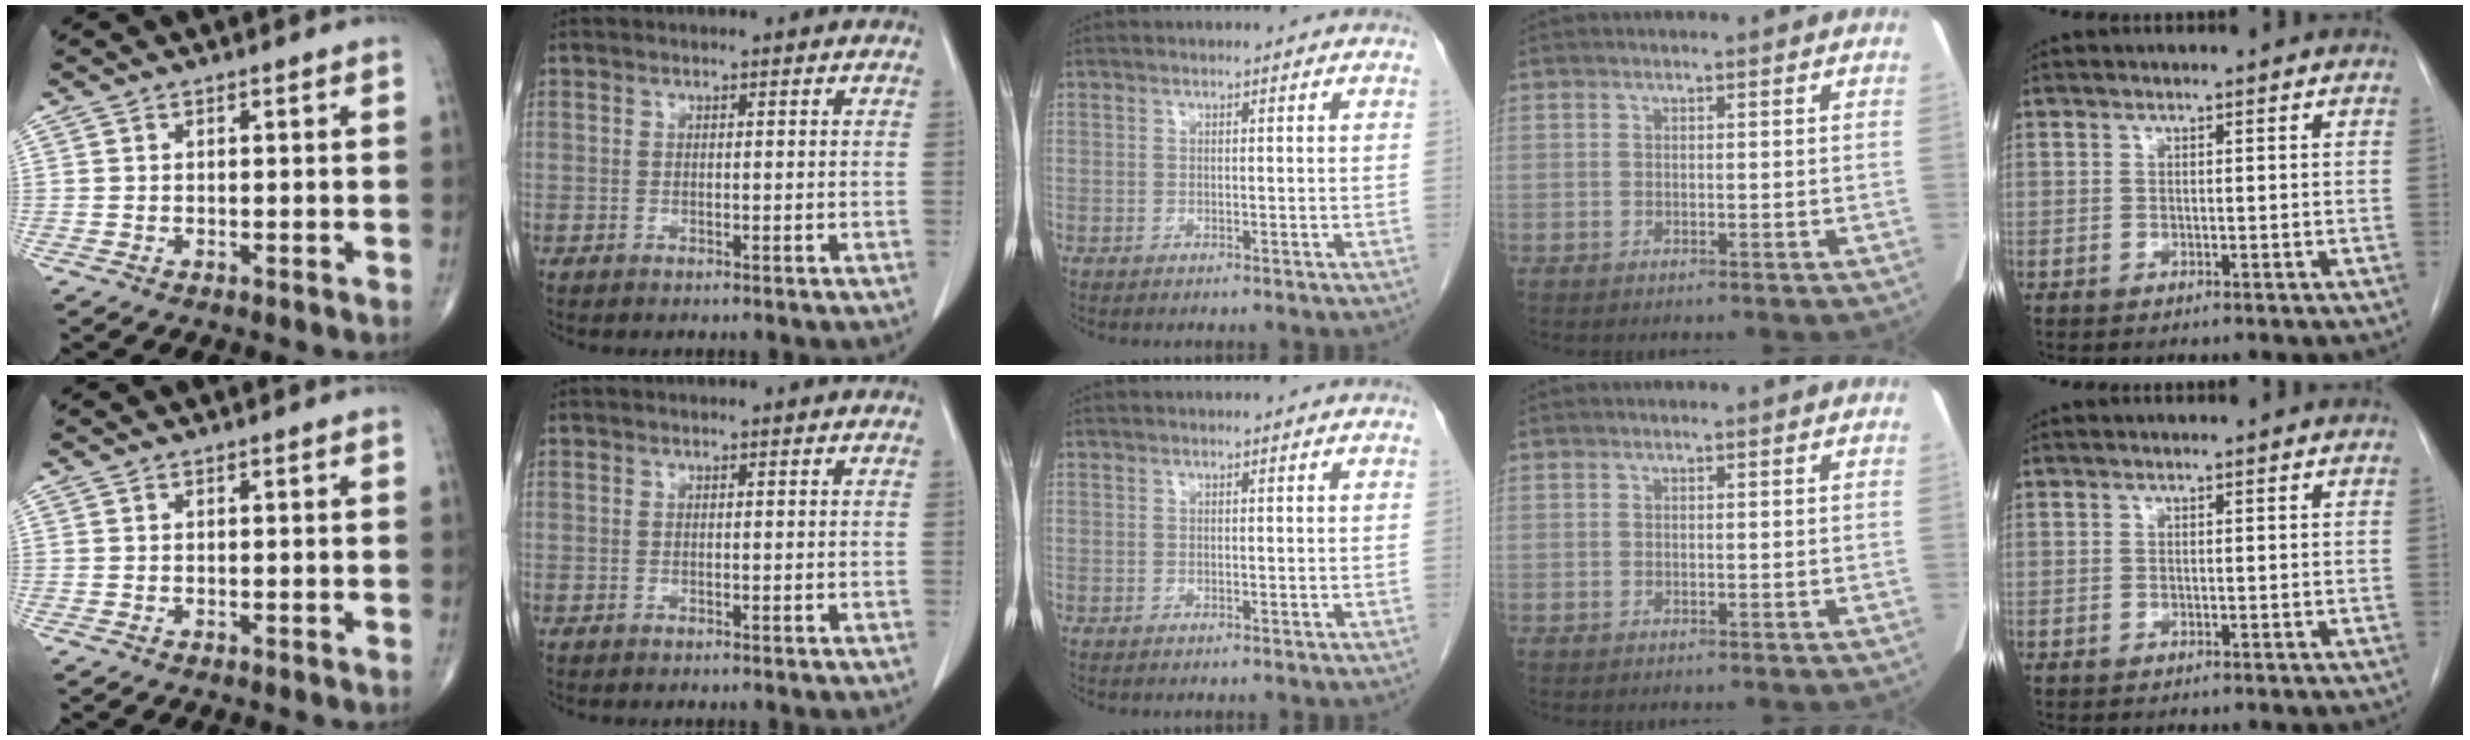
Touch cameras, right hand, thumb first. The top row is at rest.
{}